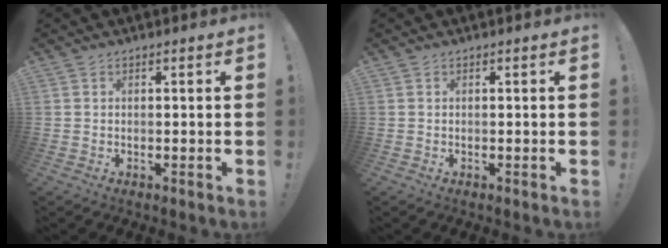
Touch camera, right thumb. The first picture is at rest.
{"total": 0.0}